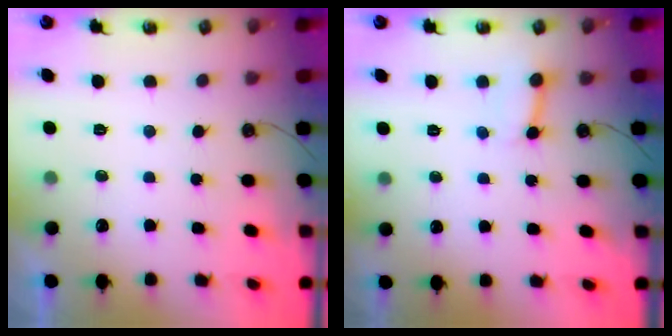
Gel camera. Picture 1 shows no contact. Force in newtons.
{"total": 3.8, "press": 3.7, "slide": 0.5}